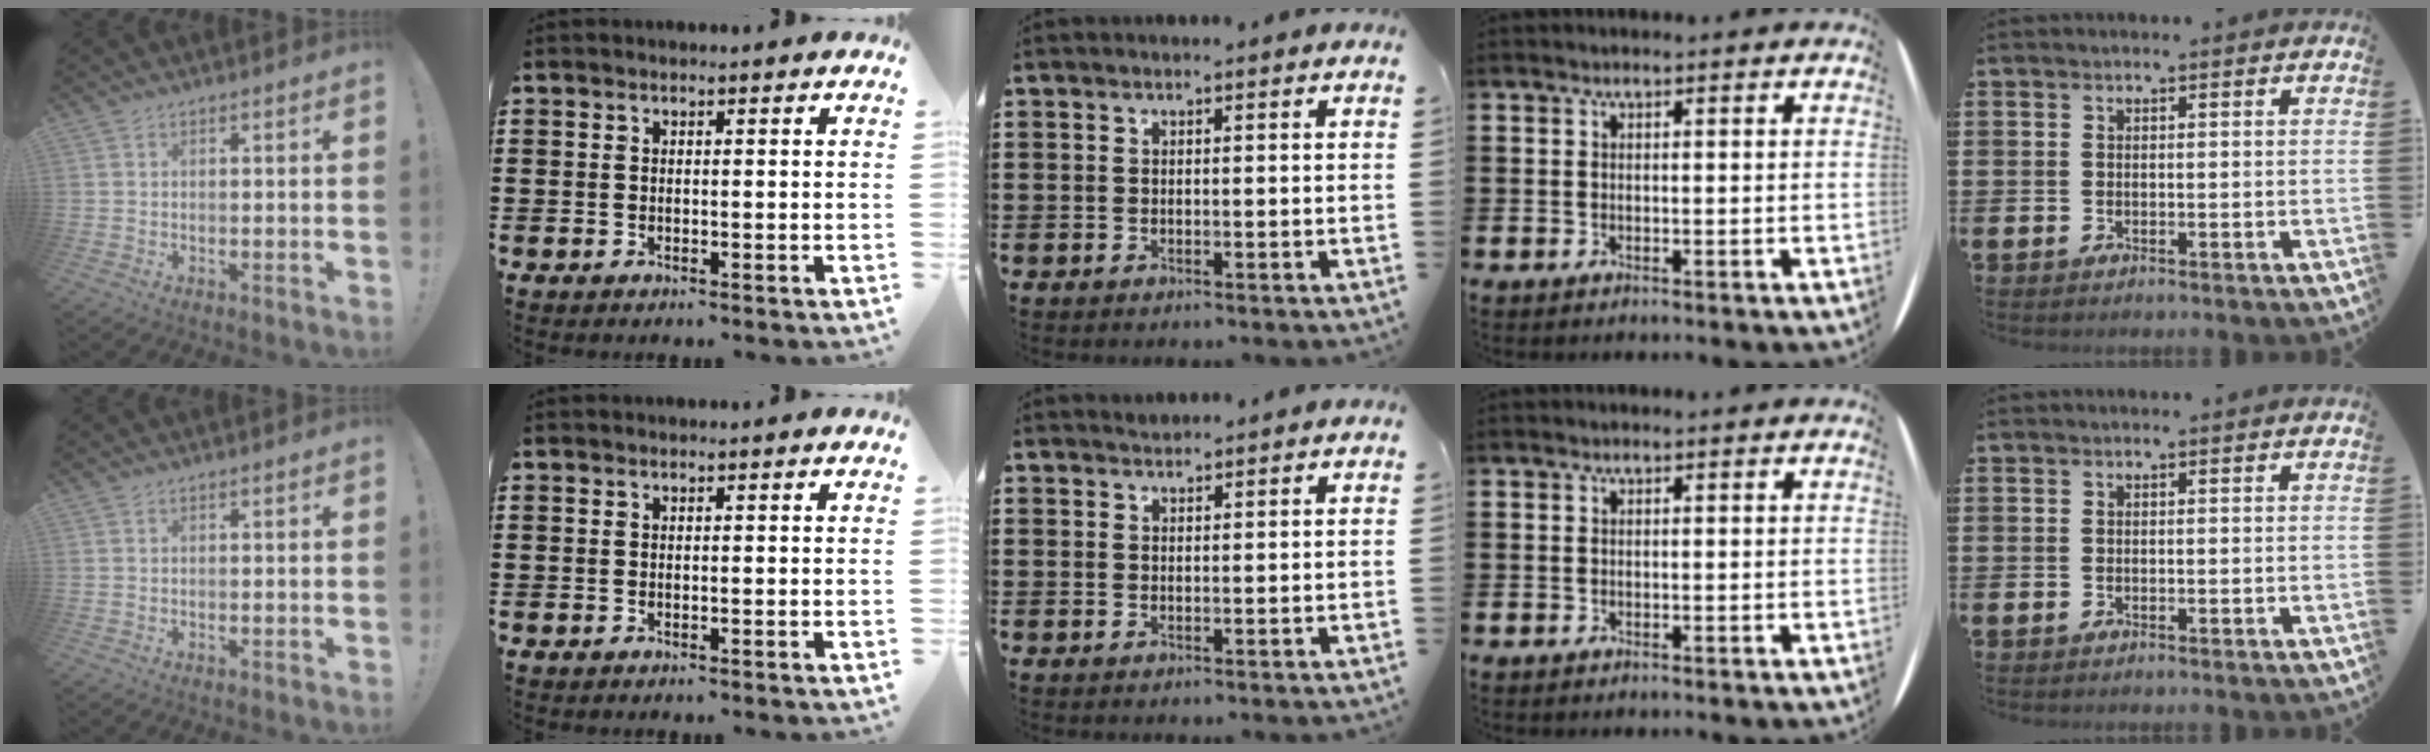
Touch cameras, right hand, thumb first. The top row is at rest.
{"middle": {"total": 0.9, "force": [0.9, 0.1, -0.2], "torque": [0.002, -0.002, 0.017]}}